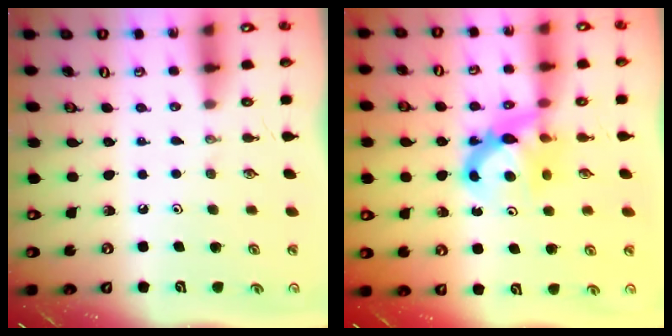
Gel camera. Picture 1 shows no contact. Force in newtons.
{"total": 7.0, "press": 6.9, "slide": 0.5}